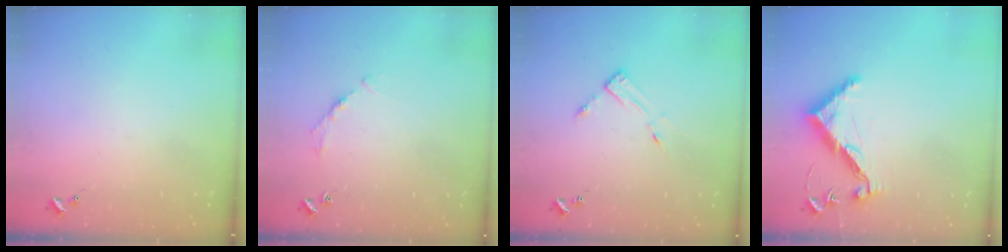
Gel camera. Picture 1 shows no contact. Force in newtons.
{"total": 2.7, "press": 2.7, "slide": 0.4}
{"total": 3.5, "press": 3.4, "slide": 0.3}
{"total": 10.2, "press": 10.2, "slide": 0.4}